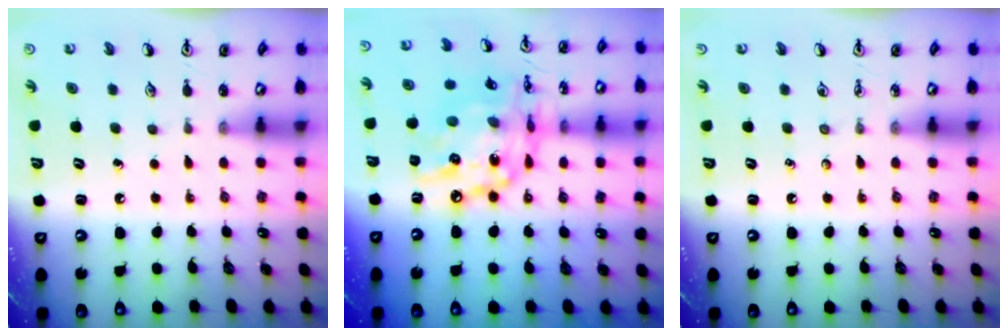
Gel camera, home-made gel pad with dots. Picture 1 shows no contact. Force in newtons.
{"total": 19.2, "press": 19.1, "slide": 1.8}
{"total": 0.0}